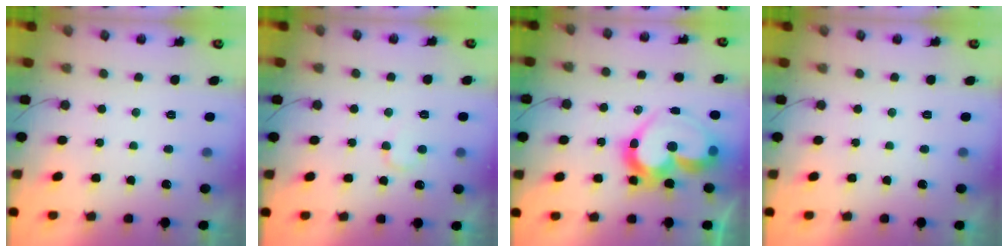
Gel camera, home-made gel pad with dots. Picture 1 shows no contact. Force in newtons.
{"total": 4.2, "press": 4.2, "slide": 0.4}
{"total": 17.7, "press": 17.6, "slide": 1.9}
{"total": 0.0}